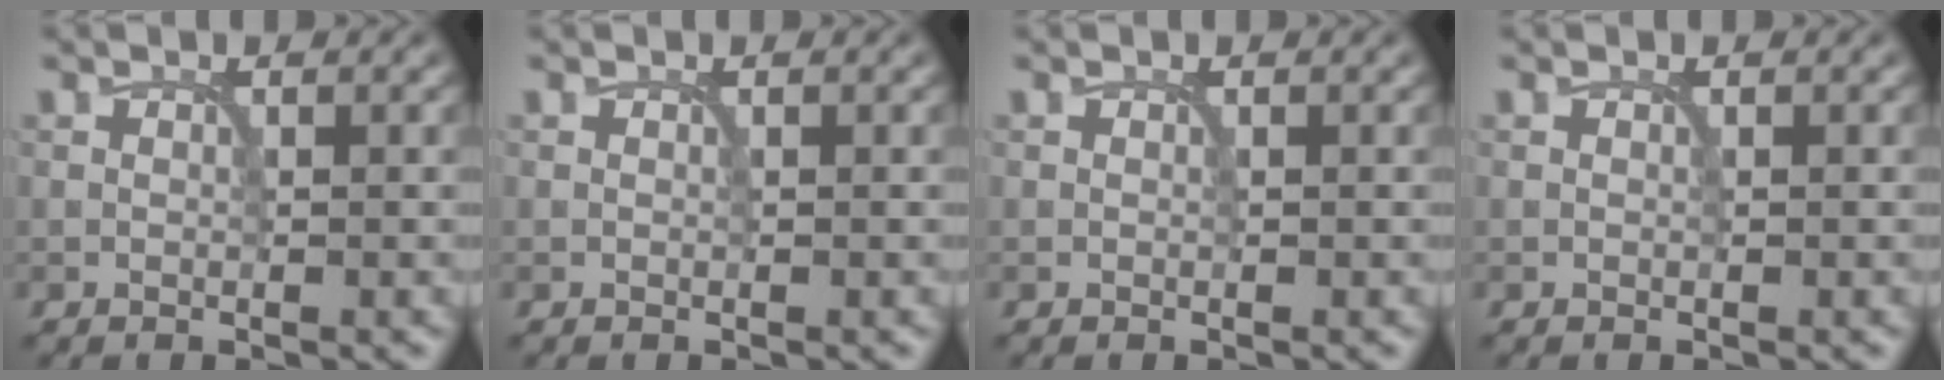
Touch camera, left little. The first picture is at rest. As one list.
[{"total": 0.0}, {"total": 0.0}, {"total": 0.0}]